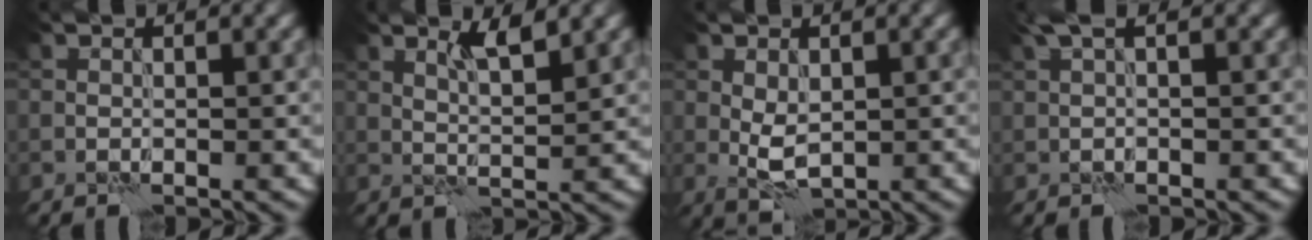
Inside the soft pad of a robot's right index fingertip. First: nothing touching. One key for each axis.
{"total": 2.6, "fx": 1.6, "fy": 0.3, "fz": 2.0, "tx": -0.038, "ty": -0.001, "tz": 0.028}
{"total": 2.7, "fx": 0.2, "fy": 1.5, "fz": 2.2, "tx": -0.046, "ty": -0.001, "tz": 0.008}
{"total": 1.8, "fx": 0.8, "fy": 0.3, "fz": 1.6, "tx": -0.033, "ty": 0.008, "tz": 0.014}